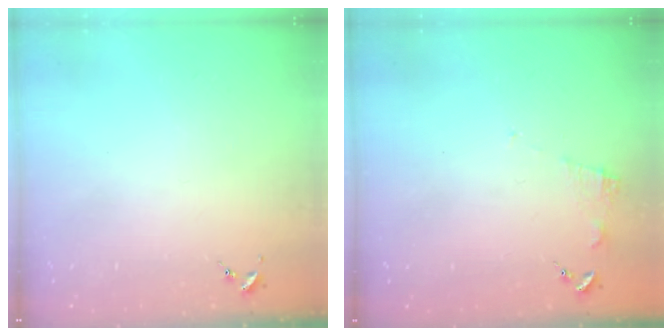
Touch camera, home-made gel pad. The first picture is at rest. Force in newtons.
{"total": 6.7, "press": 6.7, "slide": 0.5}